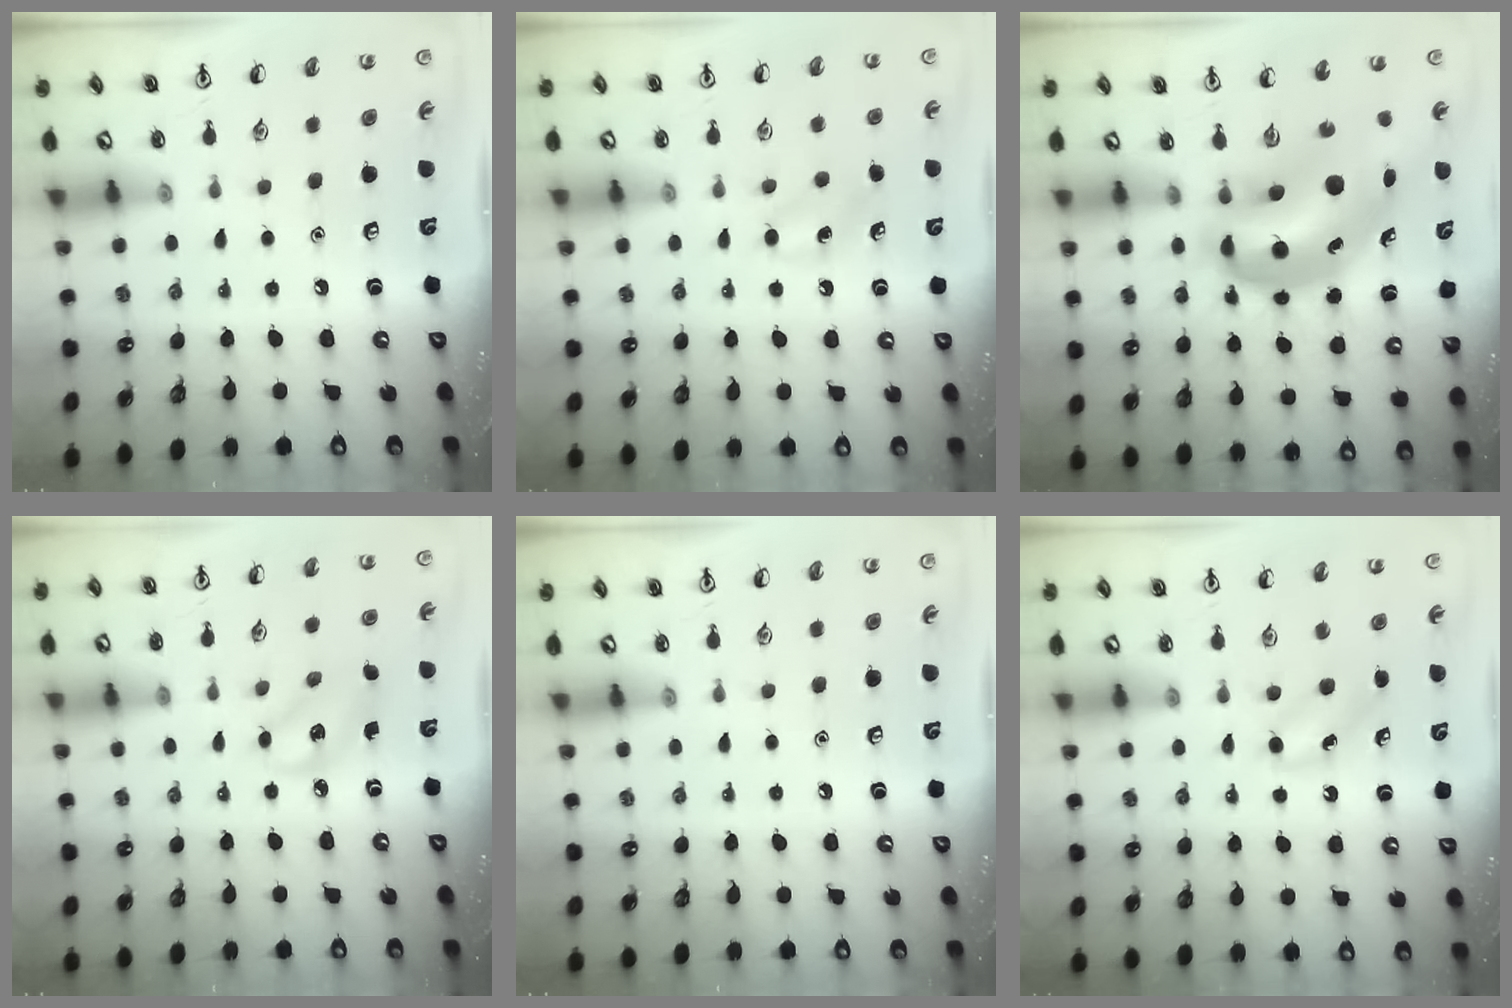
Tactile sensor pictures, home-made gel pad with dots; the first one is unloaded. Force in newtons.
{"total": 5.9, "press": 5.7, "slide": 1.6}
{"total": 12.0, "press": 11.5, "slide": 3.5}
{"total": 3.0, "press": 2.9, "slide": 0.8}
{"total": 0.0}
{"total": 3.7, "press": 3.4, "slide": 1.5}